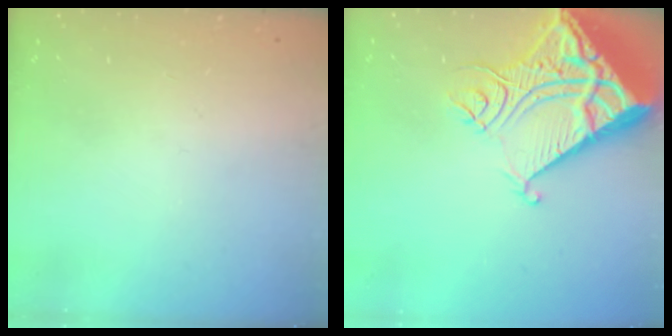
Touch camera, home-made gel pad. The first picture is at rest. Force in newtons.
{"total": 19.5, "press": 19.4, "slide": 2.7}